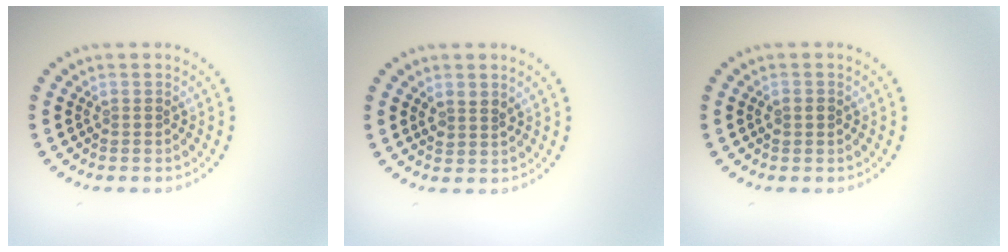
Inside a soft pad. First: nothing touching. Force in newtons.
{"total": 1.5, "press": 1.2, "slide": 0.9}
{"total": 1.3, "press": 1.3, "slide": 0.1}